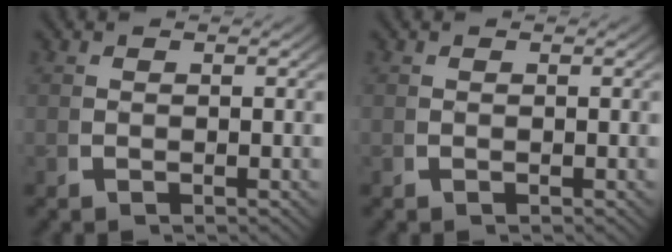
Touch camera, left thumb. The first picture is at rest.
{"total": 0.0}